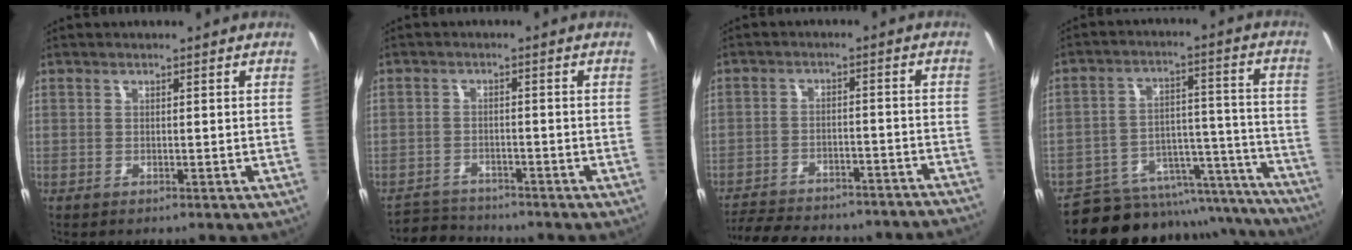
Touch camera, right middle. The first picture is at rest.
{"total": 4.4, "force": [-4.1, 1.6, -0.3], "torque": [-0.011, 0.011, -0.077]}
{"total": 22.0, "force": [-19.9, 5.0, 8.1], "torque": [-0.165, -0.001, -0.252]}
{"total": 23.9, "force": [-19.8, 10.6, 8.3], "torque": [-0.136, 0.043, -0.246]}